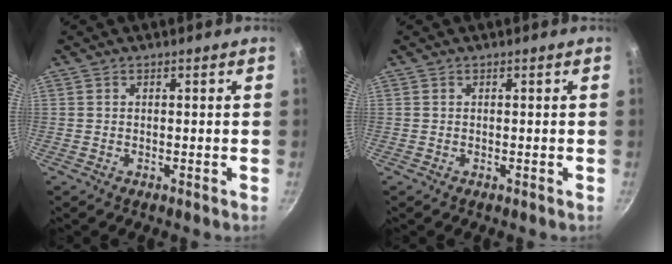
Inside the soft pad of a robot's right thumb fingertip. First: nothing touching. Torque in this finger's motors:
{"motor_torque": [-0.11, 0.08, 0.13, -0.05, 0.00]}